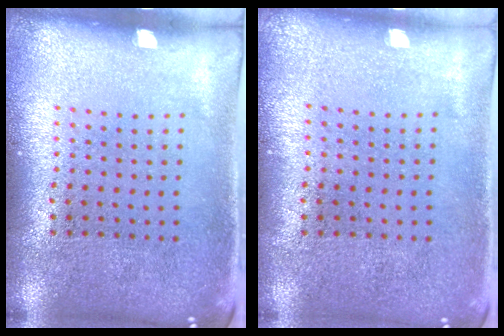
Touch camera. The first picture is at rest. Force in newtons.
{"total": 0.0}